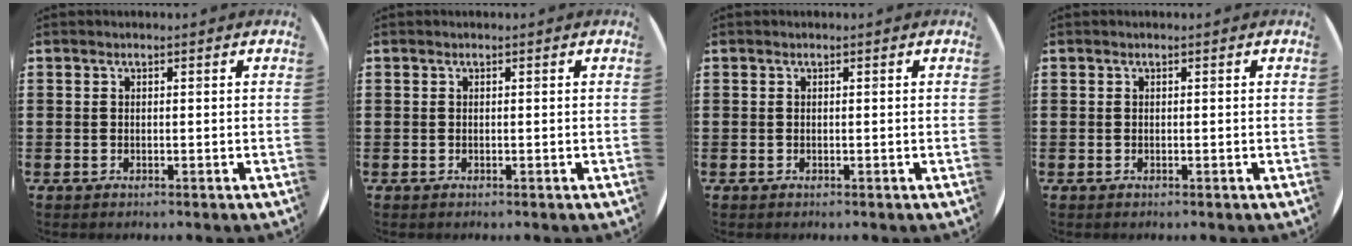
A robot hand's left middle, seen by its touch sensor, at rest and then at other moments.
{"total": 0.0}
{"total": 0.0}
{"total": 0.0}